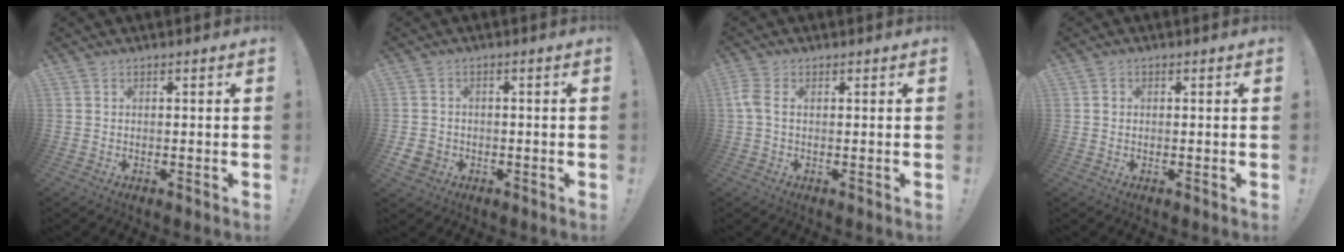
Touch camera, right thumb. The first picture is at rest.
{"total": 4.3, "force": [-1.7, 3.5, 1.7], "torque": [-0.038, 0.003, -0.030]}
{"total": 3.4, "force": [0.7, 1.9, 2.8], "torque": [-0.056, 0.003, 0.010]}
{"total": 0.9, "force": [-0.1, 0.9, 0.3], "torque": [-0.004, 0.003, -0.002]}